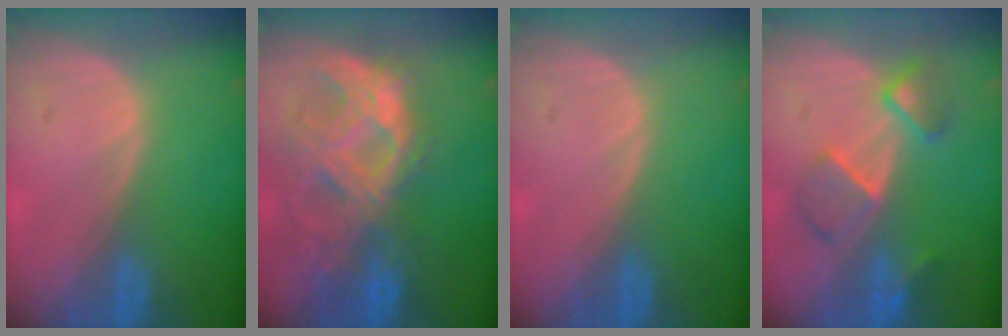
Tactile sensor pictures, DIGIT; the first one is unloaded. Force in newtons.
{"total": 10.5, "press": 9.2, "slide": 5.0}
{"total": 0.0}
{"total": 5.8, "press": 5.8, "slide": 0.2}